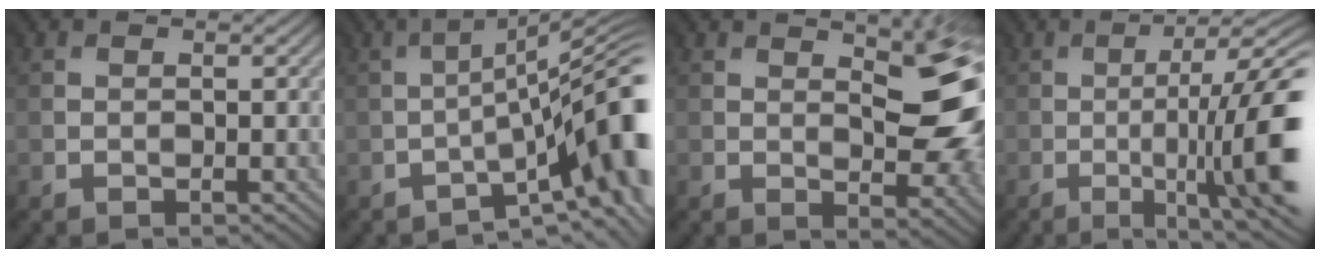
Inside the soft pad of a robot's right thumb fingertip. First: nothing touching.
{"total": 11.8, "force": [-4.4, 2.9, 10.6], "torque": [-0.124, 0.012, -0.063]}
{"total": 11.6, "force": [1.5, 5.2, 10.3], "torque": [-0.110, 0.007, 0.019]}
{"total": 14.7, "force": [-3.3, 4.1, 13.7], "torque": [-0.185, -0.010, -0.033]}